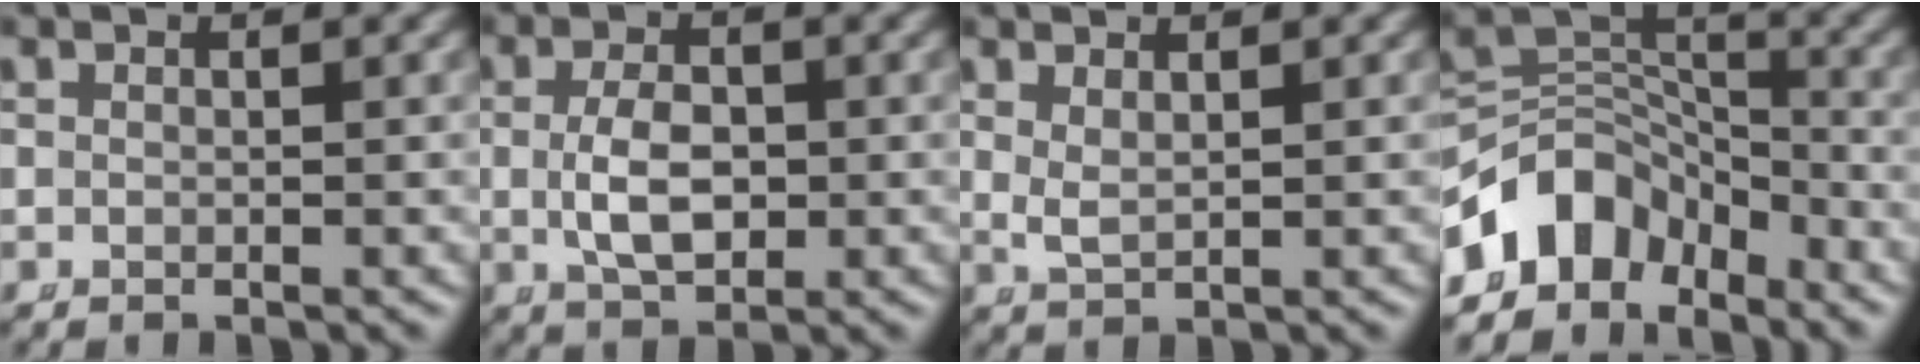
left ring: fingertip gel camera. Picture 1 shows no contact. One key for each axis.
{"total": 4.0, "fx": -0.4, "fy": 2.2, "fz": 3.3, "tx": -0.066, "ty": -0.014, "tz": 0.005}
{"total": 1.5, "fx": 1.0, "fy": 0.5, "fz": 1.0, "tx": -0.032, "ty": -0.013, "tz": 0.033}
{"total": 10.2, "fx": -3.8, "fy": 7.9, "fz": 5.0, "tx": -0.089, "ty": -0.016, "tz": -0.069}